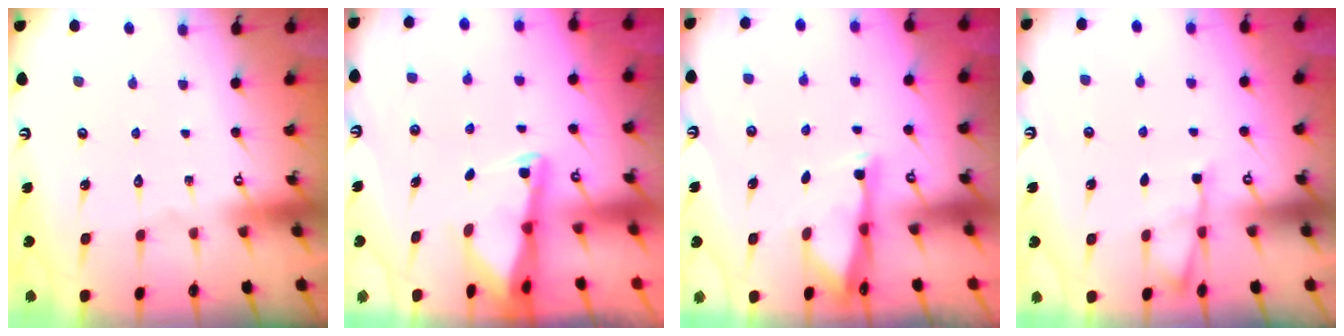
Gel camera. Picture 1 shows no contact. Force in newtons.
{"total": 2.4, "press": 2.4, "slide": 0.3}
{"total": 2.9, "press": 2.9, "slide": 0.6}
{"total": 4.9, "press": 4.9, "slide": 0.6}